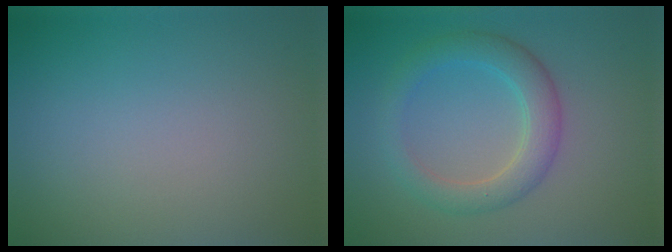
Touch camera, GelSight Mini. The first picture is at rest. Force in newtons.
{"total": 4.0, "press": 3.9, "slide": 0.4}